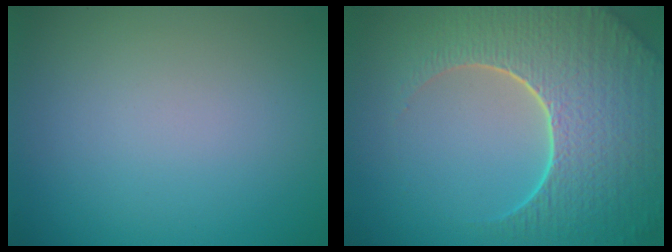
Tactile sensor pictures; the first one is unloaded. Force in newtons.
{"total": 9.4, "press": 6.7, "slide": 6.6}